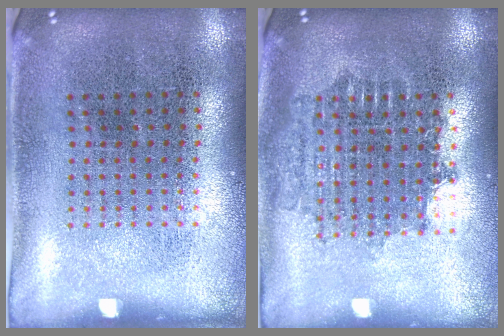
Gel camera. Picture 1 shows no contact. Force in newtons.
{"total": 1.7, "press": 1.4, "slide": 0.9}